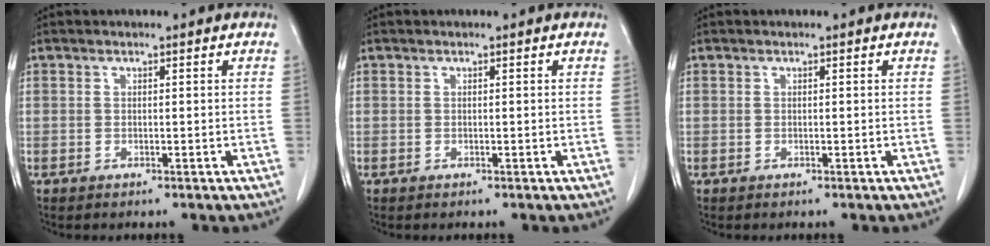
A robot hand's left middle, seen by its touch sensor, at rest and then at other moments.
{"total": 0.0}
{"total": 0.0}